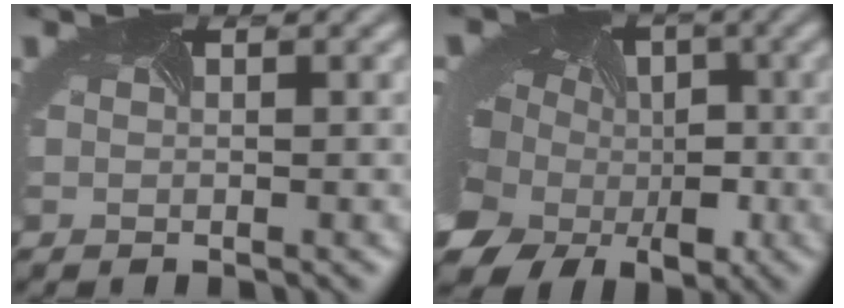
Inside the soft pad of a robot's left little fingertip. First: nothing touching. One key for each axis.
{"total": 15.6, "fx": -3.8, "fy": 12.8, "fz": 8.1, "tx": -0.186, "ty": -0.022, "tz": -0.085}